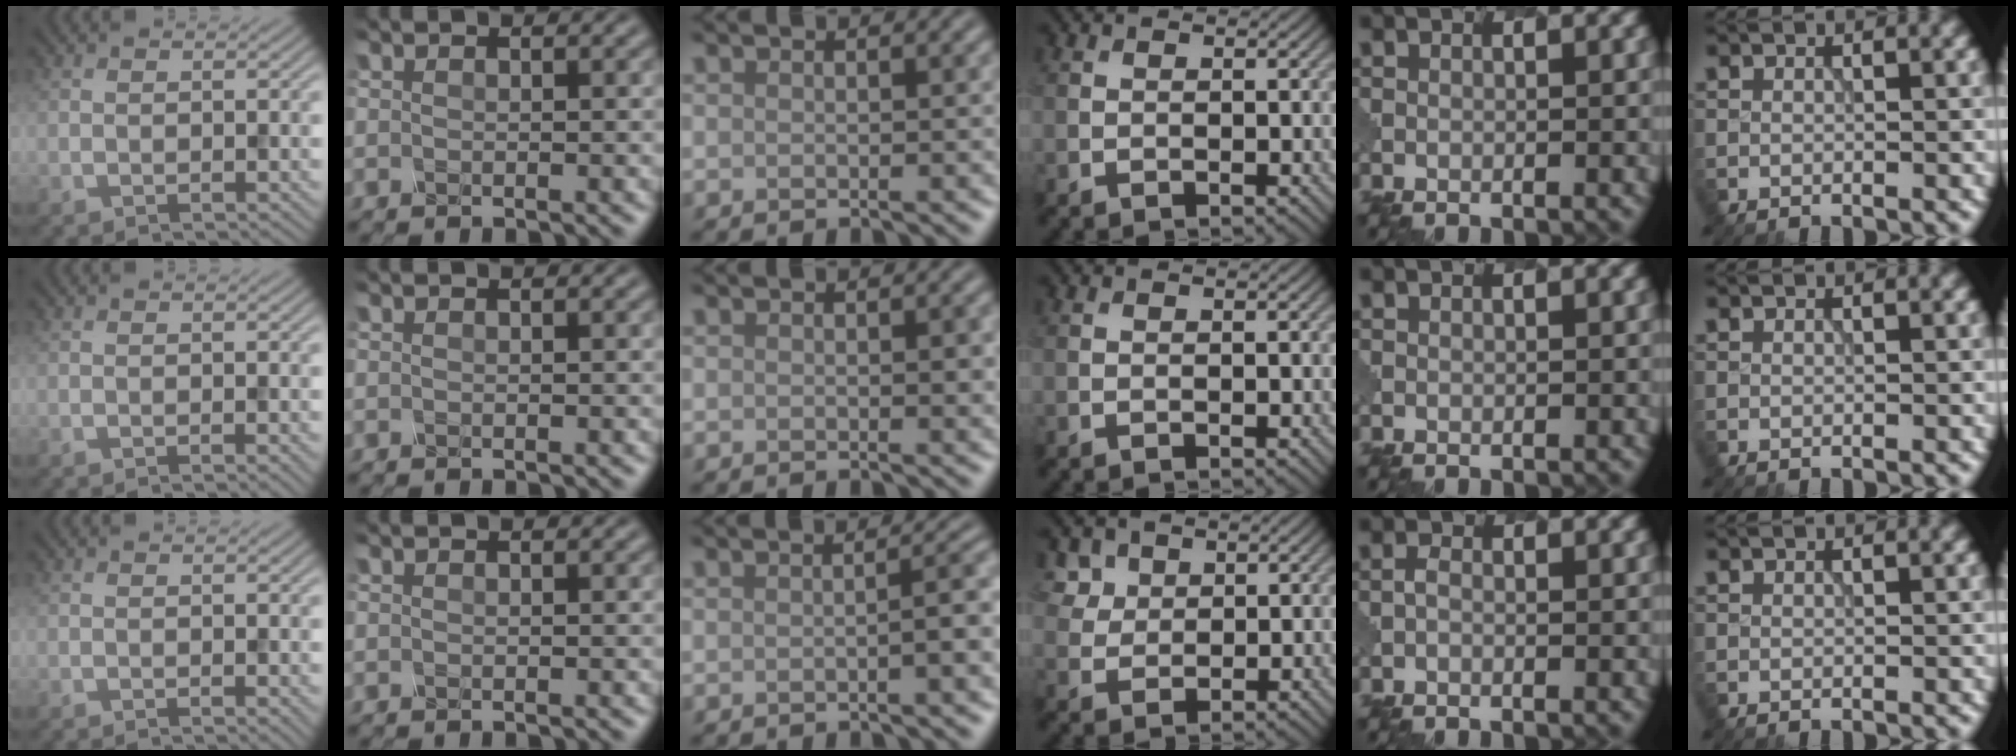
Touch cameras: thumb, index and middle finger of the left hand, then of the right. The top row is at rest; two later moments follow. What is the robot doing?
{"motion": "unscrew", "object": "spray bottle"}